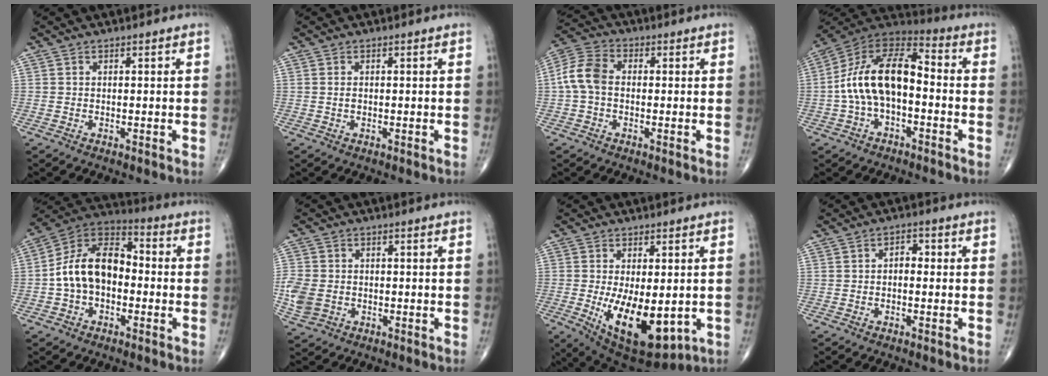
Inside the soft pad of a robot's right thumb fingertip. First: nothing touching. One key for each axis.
{"total": 1.0, "fx": 0.0, "fy": 0.6, "fz": 0.8, "tx": -0.016, "ty": -0.001, "tz": 0.001}
{"total": 7.6, "fx": -0.2, "fy": 5.2, "fz": 5.5, "tx": -0.114, "ty": 0.024, "tz": -0.015}
{"total": 16.0, "fx": -1.6, "fy": 8.6, "fz": 13.4, "tx": -0.236, "ty": 0.050, "tz": -0.040}
{"total": 14.2, "fx": -1.5, "fy": 9.4, "fz": 10.5, "tx": -0.170, "ty": 0.044, "tz": -0.039}
{"total": 7.6, "fx": -1.6, "fy": 6.1, "fz": 4.3, "tx": -0.107, "ty": 0.001, "tz": -0.026}
{"total": 15.5, "fx": -3.2, "fy": 7.5, "fz": 13.2, "tx": -0.204, "ty": -0.024, "tz": -0.023}
{"total": 2.4, "fx": -0.1, "fy": 1.6, "fz": 1.8, "tx": -0.015, "ty": 0.009, "tz": -0.009}